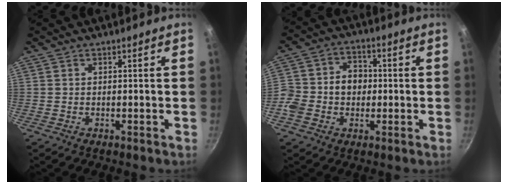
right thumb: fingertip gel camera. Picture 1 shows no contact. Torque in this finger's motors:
{"motor_torque": [0.69, 0.94, 0.89, -0.14, 0.02]}